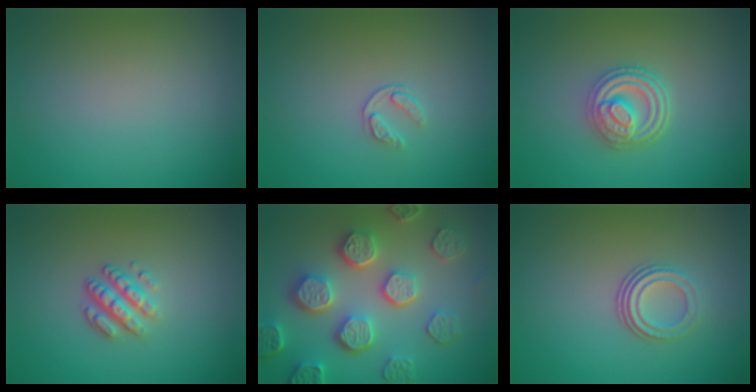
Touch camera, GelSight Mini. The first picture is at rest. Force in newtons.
{"total": 1.3, "press": 0.8, "slide": 1.1}
{"total": 4.8, "press": 3.7, "slide": 3.0}
{"total": 3.2, "press": 2.5, "slide": 2.0}
{"total": 7.5, "press": 5.9, "slide": 4.6}
{"total": 3.2, "press": 2.1, "slide": 2.5}